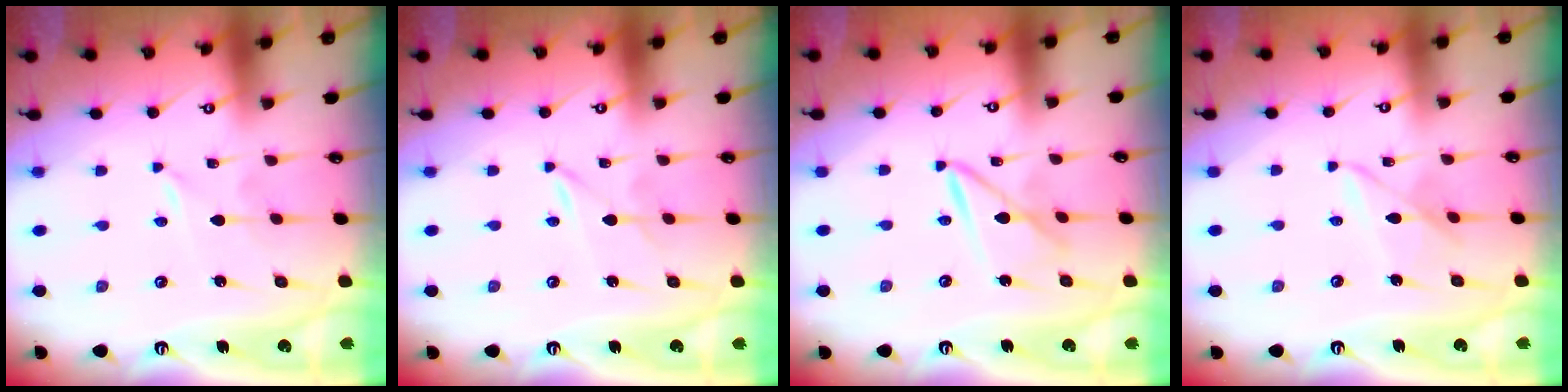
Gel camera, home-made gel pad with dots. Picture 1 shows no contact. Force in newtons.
{"total": 0.0}
{"total": 7.1, "press": 7.0, "slide": 0.6}
{"total": 5.3, "press": 5.3, "slide": 0.3}